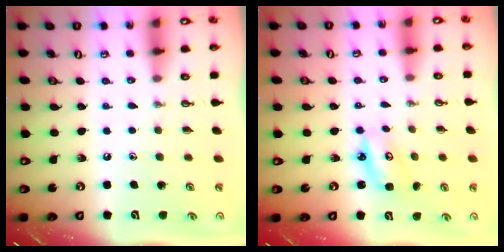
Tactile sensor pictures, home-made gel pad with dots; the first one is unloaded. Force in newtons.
{"total": 4.3, "press": 4.3, "slide": 0.4}